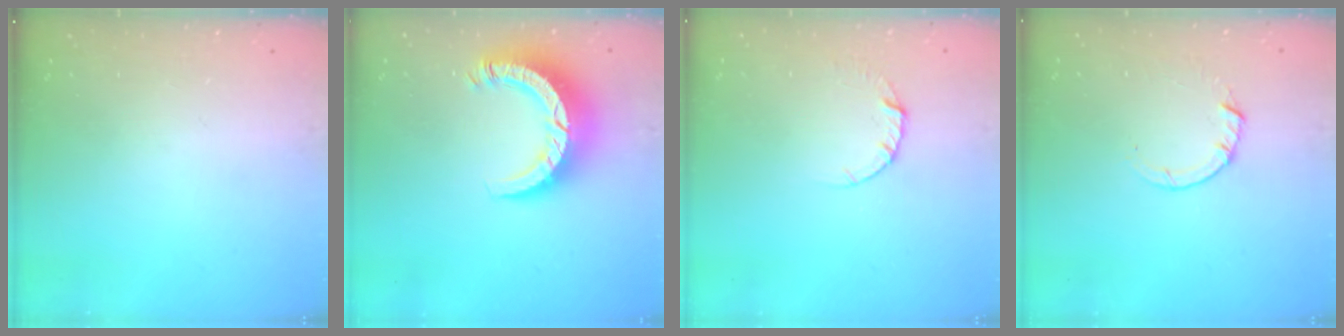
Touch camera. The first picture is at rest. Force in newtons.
{"total": 10.0, "press": 10.0, "slide": 1.1}
{"total": 4.1, "press": 4.1, "slide": 0.4}
{"total": 3.5, "press": 3.5, "slide": 0.4}